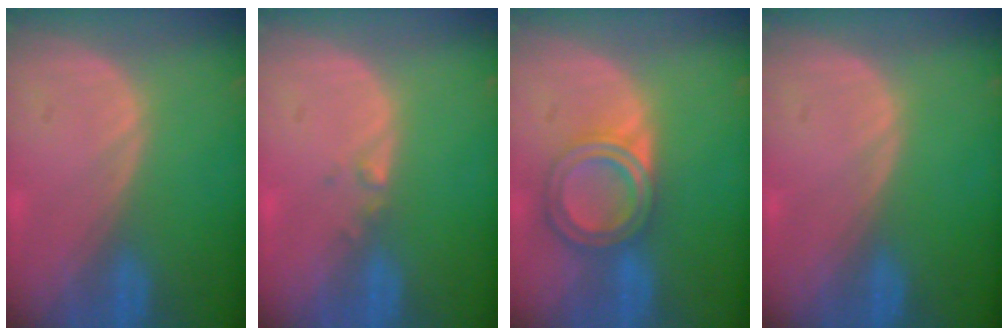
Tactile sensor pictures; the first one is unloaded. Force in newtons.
{"total": 1.0, "press": 0.9, "slide": 0.5}
{"total": 6.7, "press": 6.0, "slide": 3.1}
{"total": 0.0}